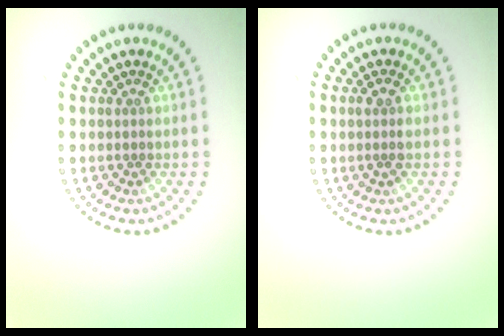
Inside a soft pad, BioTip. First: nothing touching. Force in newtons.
{"total": 1.3, "press": 1.2, "slide": 0.6}